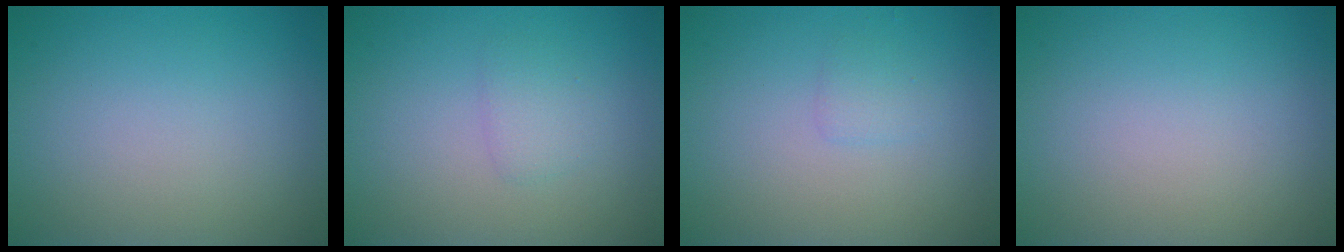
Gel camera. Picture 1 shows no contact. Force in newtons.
{"total": 1.3, "press": 1.3, "slide": 0.0}
{"total": 1.0, "press": 1.0, "slide": 0.0}
{"total": 0.0}